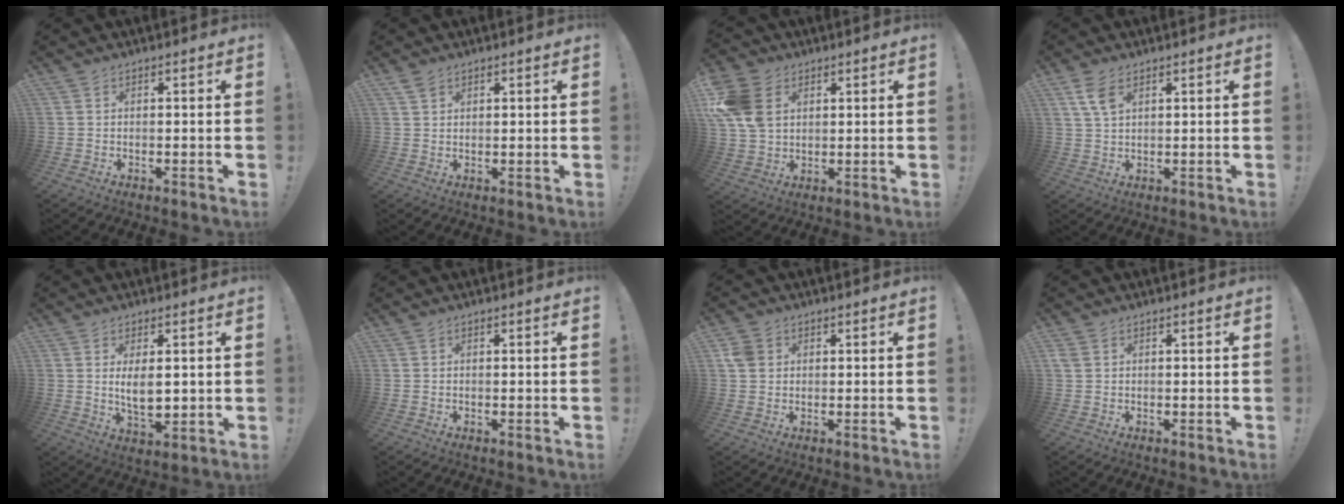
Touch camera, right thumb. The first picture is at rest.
{"total": 2.4, "force": [1.8, 1.1, 1.2], "torque": [-0.011, -0.009, 0.030]}
{"total": 13.8, "force": [4.0, 10.4, 8.1], "torque": [-0.166, -0.004, 0.083]}
{"total": 5.7, "force": [3.0, 2.9, 3.9], "torque": [-0.066, -0.012, 0.056]}
{"total": 7.1, "force": [1.0, 3.4, 6.1], "torque": [-0.099, -0.012, 0.013]}
{"total": 0.0}
{"total": 5.1, "force": [1.2, 4.4, 2.4], "torque": [-0.047, 0.009, 0.025]}
{"total": 2.1, "force": [0.8, 1.6, 1.1], "torque": [-0.028, 0.007, 0.019]}